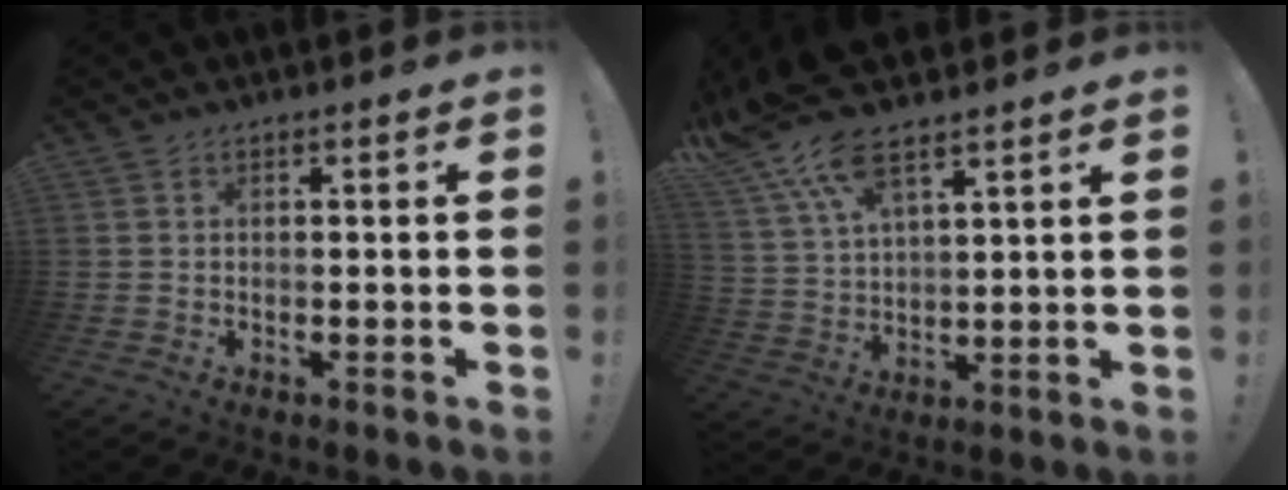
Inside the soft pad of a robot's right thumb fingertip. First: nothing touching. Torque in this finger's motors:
{"motor_torque": [0.07, 0.91, 0.48, 0.26, 0.32]}